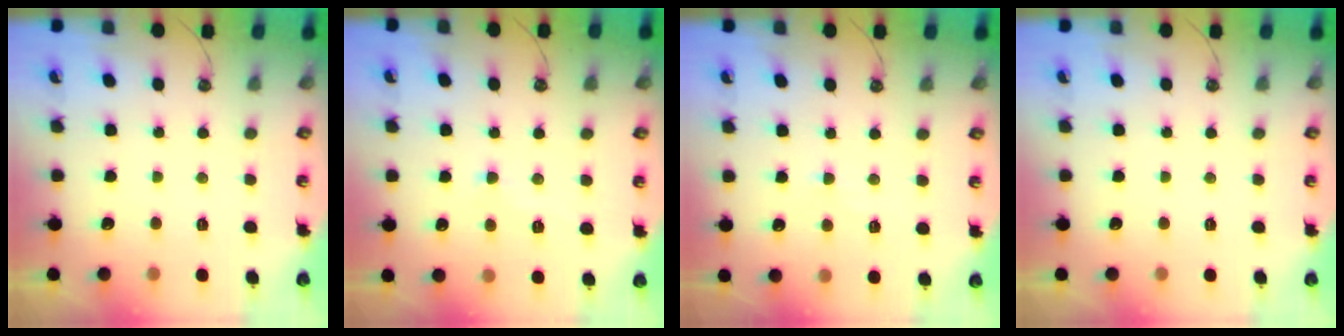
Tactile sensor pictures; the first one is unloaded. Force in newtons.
{"total": 1.3, "press": 1.1, "slide": 0.6}
{"total": 2.0, "press": 2.0, "slide": 0.2}
{"total": 0.0}